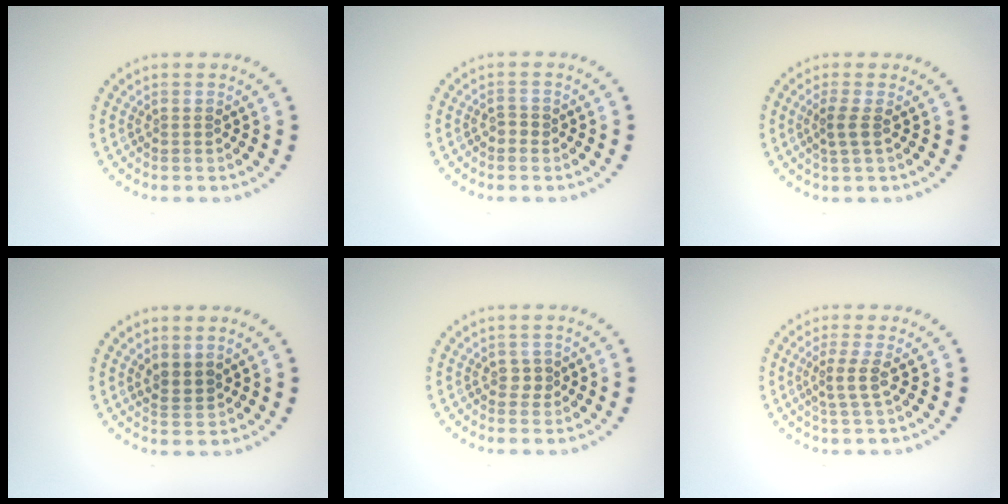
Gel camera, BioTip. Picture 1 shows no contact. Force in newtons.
{"total": 0.9, "press": 0.8, "slide": 0.2}
{"total": 1.6, "press": 1.3, "slide": 1.0}
{"total": 1.6, "press": 1.4, "slide": 0.9}
{"total": 0.9, "press": 0.8, "slide": 0.4}
{"total": 2.1, "press": 1.6, "slide": 1.4}